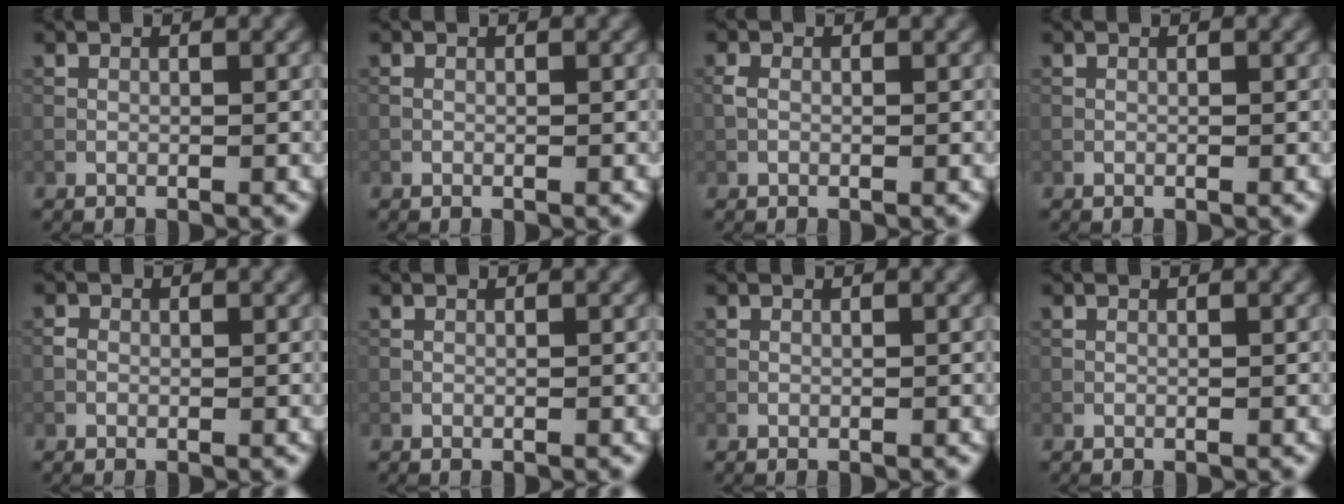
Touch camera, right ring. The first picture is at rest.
{"total": 0.0}
{"total": 0.9, "force": [-0.2, 0.6, 0.6], "torque": [-0.017, 0.002, -0.006]}
{"total": 0.0}
{"total": 0.7, "force": [-0.2, 0.6, 0.3], "torque": [-0.003, -0.001, -0.007]}
{"total": 0.0}
{"total": 0.0}
{"total": 0.0}